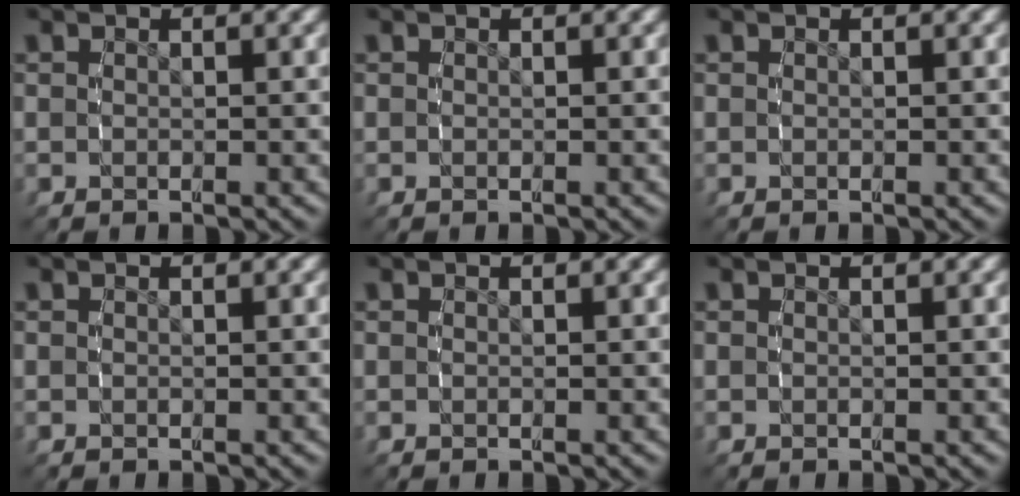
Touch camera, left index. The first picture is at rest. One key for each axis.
{"total": 0.0}
{"total": 0.0}
{"total": 0.0}
{"total": 0.0}
{"total": 0.0}